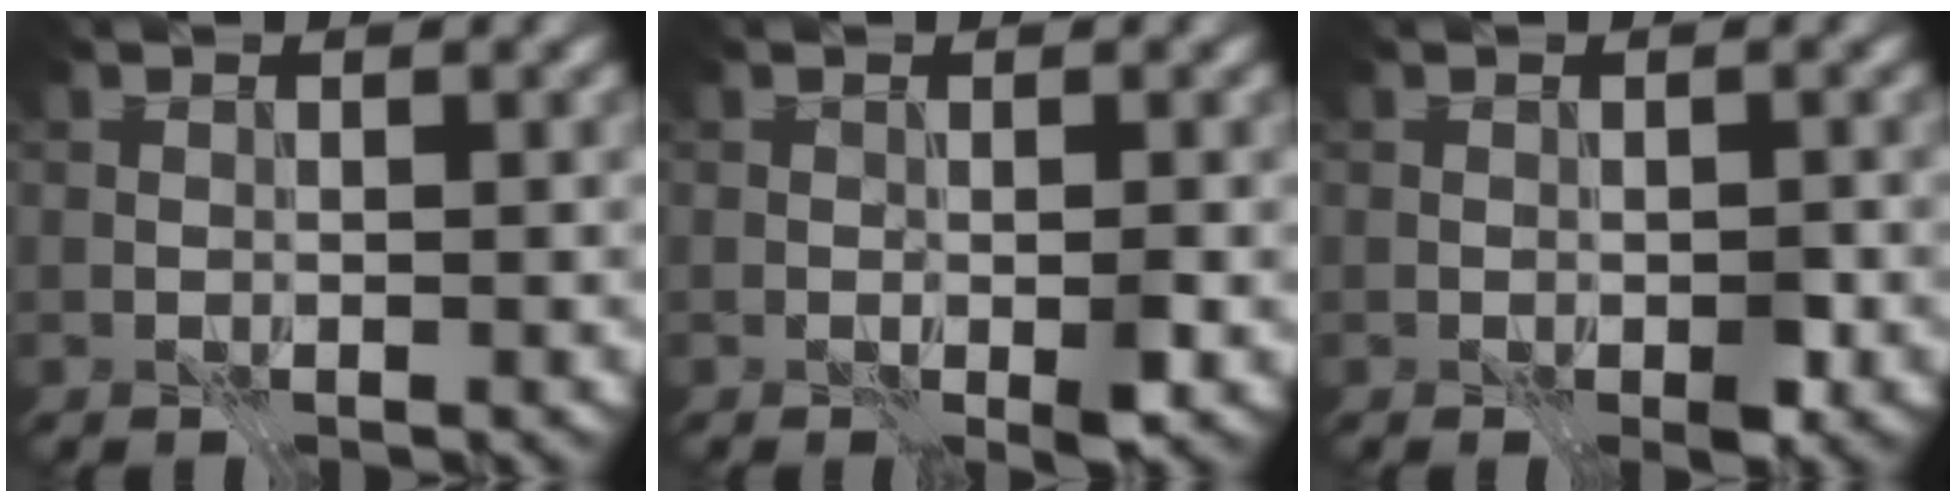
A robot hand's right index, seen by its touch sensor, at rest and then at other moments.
{"total": 1.5, "force": [-0.6, 0.3, 1.3], "torque": [-0.023, -0.005, -0.009]}
{"total": 1.6, "force": [-0.7, 0.7, 1.3], "torque": [-0.018, -0.005, -0.010]}